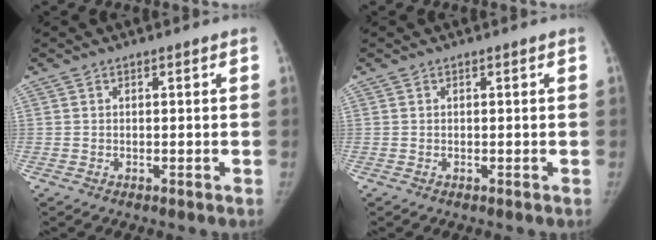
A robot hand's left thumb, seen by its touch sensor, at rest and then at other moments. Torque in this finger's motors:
{"motor_torque": [0.00, 0.00, 0.30, -0.15, 0.00]}